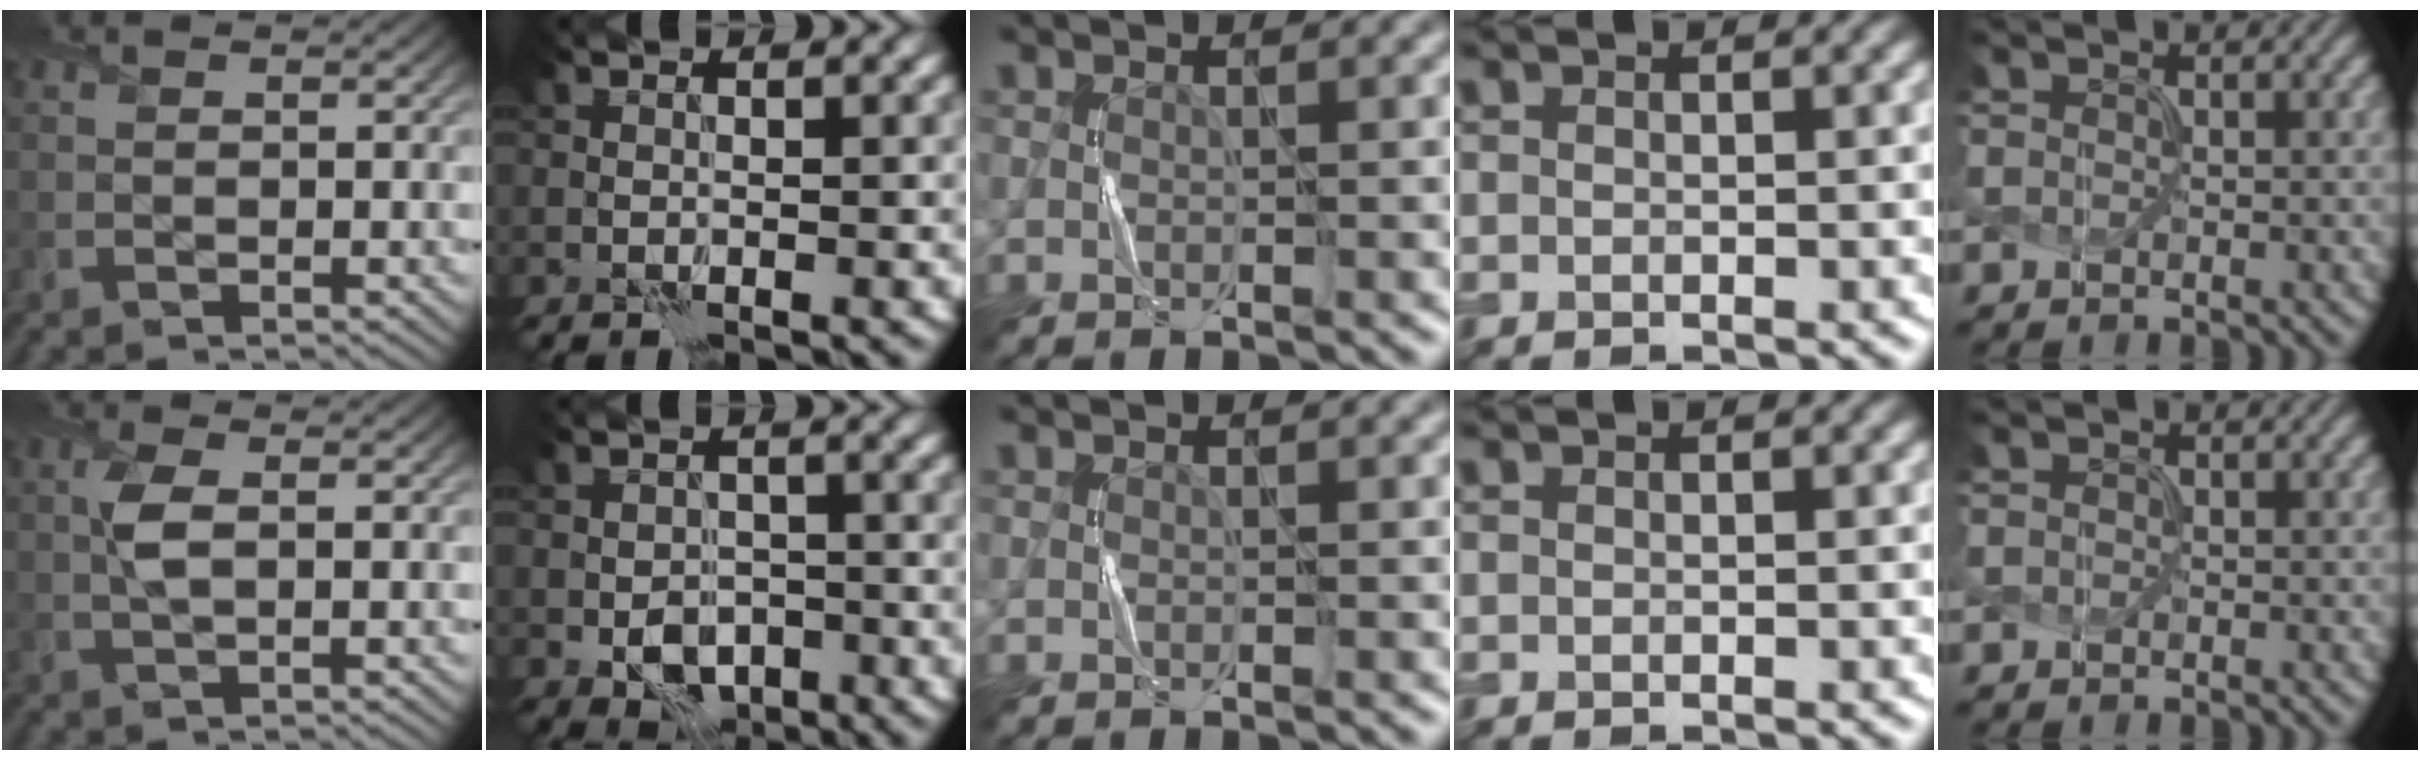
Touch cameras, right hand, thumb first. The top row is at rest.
{"thumb": {"total": 2.9, "force": [0.3, 1.1, 2.7], "torque": [-0.065, 0.003, 0.005]}, "index": {"total": 3.9, "force": [-1.5, 2.8, 2.3], "torque": [-0.035, -0.006, -0.026]}, "little": {"total": 0.6, "force": [-0.1, -0.1, -0.5], "torque": [0.006, -0.001, 0.005]}}